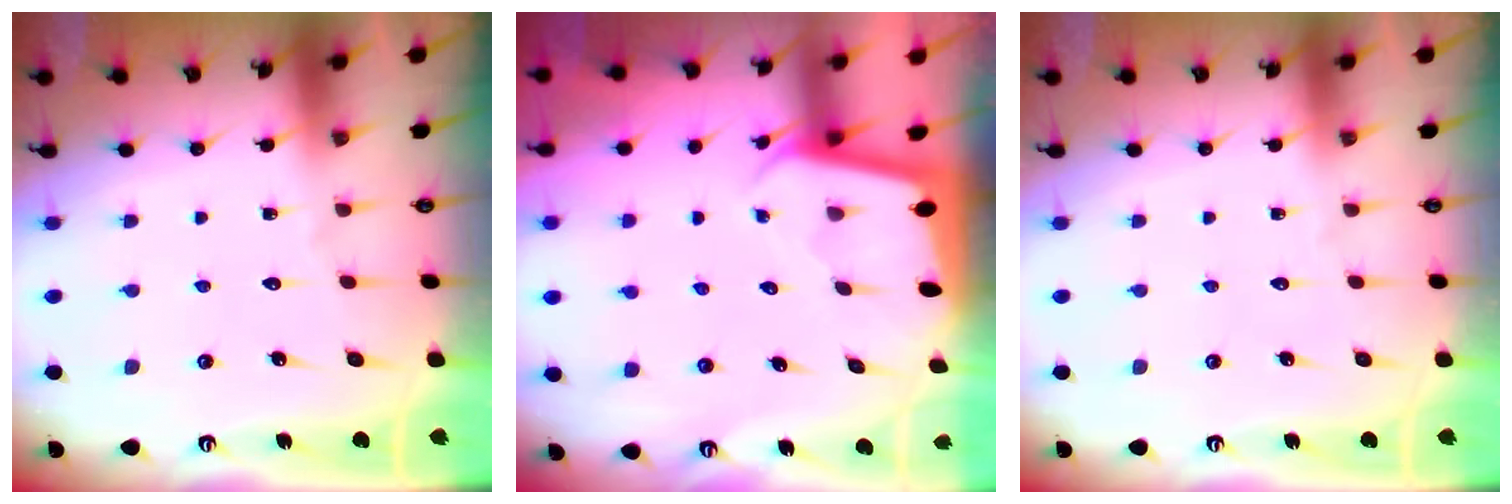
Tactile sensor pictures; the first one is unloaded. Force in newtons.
{"total": 1.9, "press": 1.9, "slide": 0.1}
{"total": 0.0}